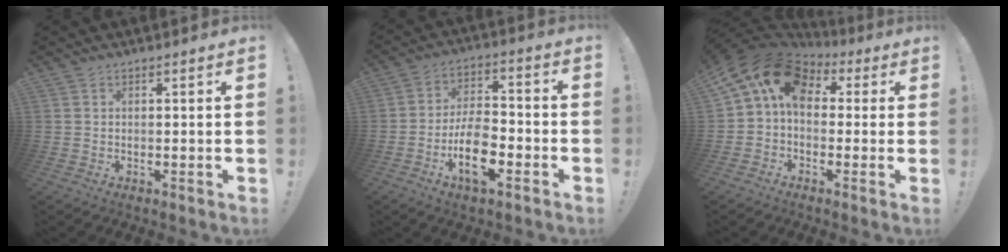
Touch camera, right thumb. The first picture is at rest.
{"total": 13.4, "force": [-6.1, 6.6, 10.0], "torque": [-0.196, 0.030, -0.105]}
{"total": 14.6, "force": [3.9, 9.8, 10.0], "torque": [-0.161, -0.005, 0.073]}